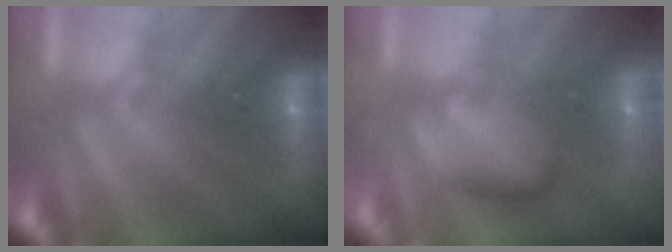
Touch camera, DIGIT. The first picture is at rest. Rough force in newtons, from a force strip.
{"total": 2.4}